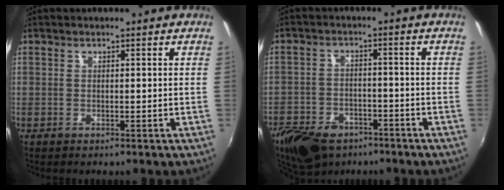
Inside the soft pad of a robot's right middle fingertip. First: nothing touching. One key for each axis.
{"total": 13.9, "fx": -9.4, "fy": 8.0, "fz": 6.4, "tx": -0.164, "ty": -0.012, "tz": -0.151}